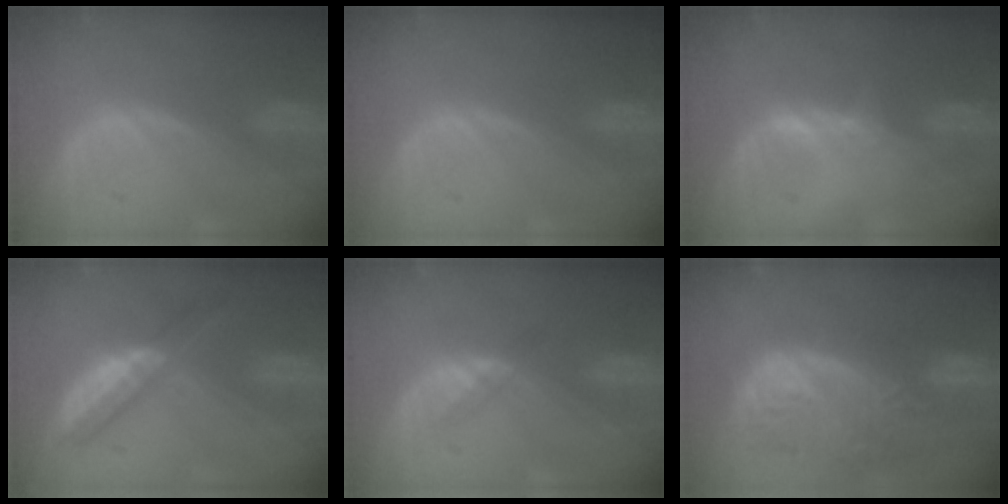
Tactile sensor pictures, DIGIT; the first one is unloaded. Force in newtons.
{"total": 0.0}
{"total": 1.1, "press": 1.1, "slide": 0.3}
{"total": 4.8, "press": 4.7, "slide": 1.0}
{"total": 1.5, "press": 1.5, "slide": 0.1}
{"total": 13.0, "press": 11.1, "slide": 6.8}